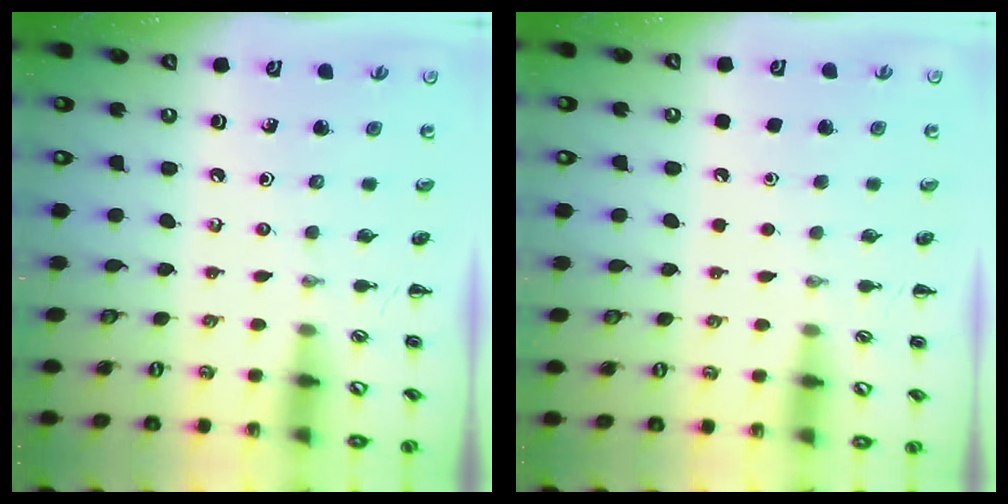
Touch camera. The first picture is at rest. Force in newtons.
{"total": 1.6, "press": 1.6, "slide": 0.1}